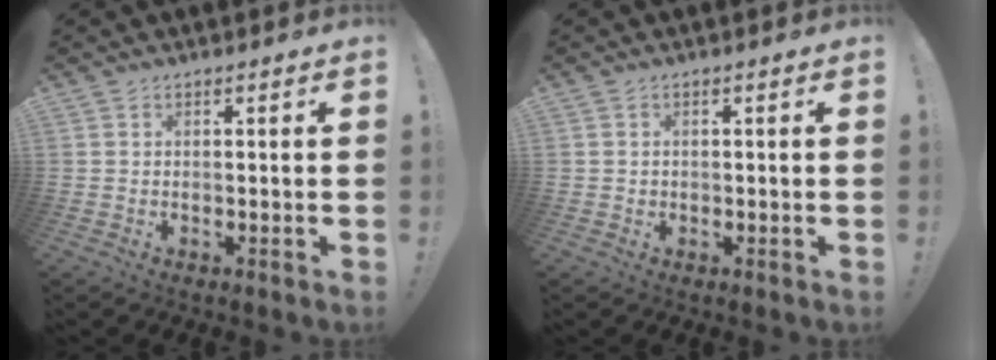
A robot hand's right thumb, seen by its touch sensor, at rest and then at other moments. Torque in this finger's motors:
{"motor_torque": [-0.05, 0.02, 0.26, -0.01, 0.00]}